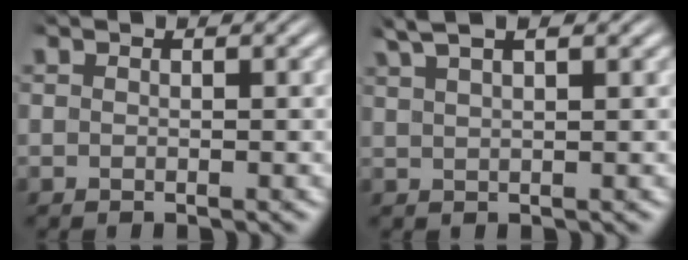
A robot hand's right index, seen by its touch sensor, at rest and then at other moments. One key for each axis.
{"total": 3.6, "fx": 2.7, "fy": 0.9, "fz": 2.2, "tx": -0.046, "ty": 0.010, "tz": 0.046}